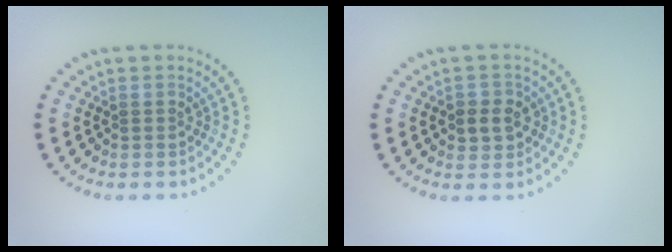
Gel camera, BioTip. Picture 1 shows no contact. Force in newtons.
{"total": 2.4, "press": 2.3, "slide": 0.5}